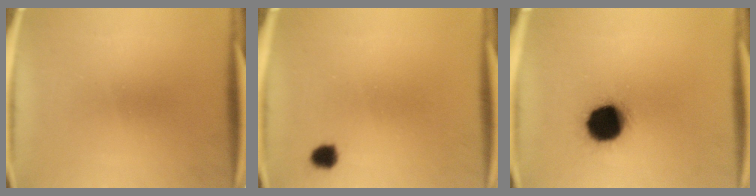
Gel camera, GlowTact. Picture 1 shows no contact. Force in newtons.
{"total": 2.4}
{"total": 15.6}